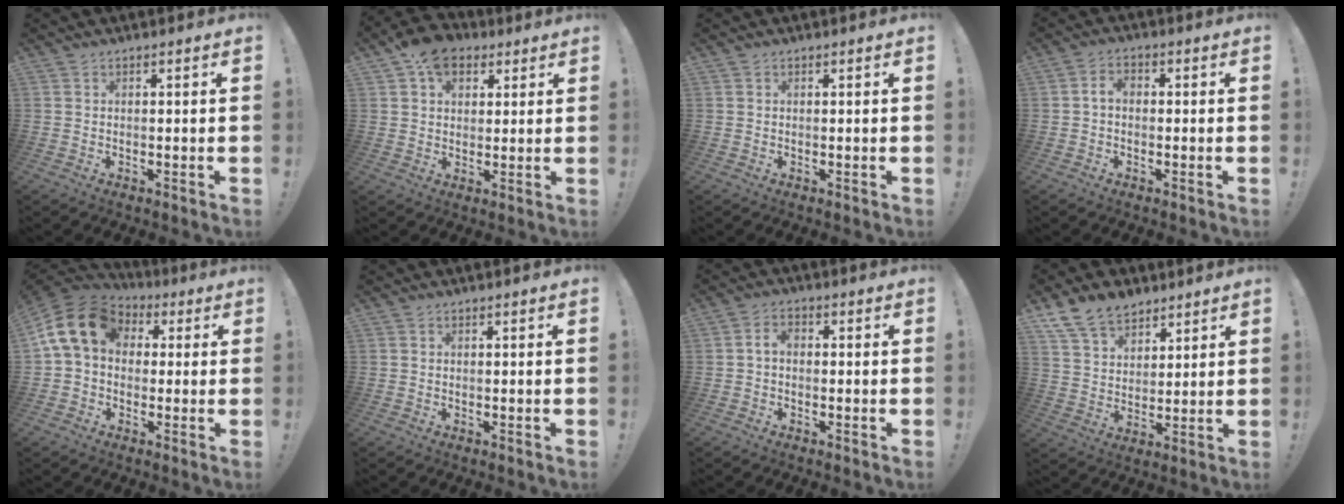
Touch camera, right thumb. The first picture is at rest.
{"total": 10.0, "force": [5.1, 7.1, 4.9], "torque": [-0.073, -0.013, 0.097]}
{"total": 0.0}
{"total": 3.4, "force": [-0.5, 2.1, 2.7], "torque": [-0.049, 0.015, -0.010]}
{"total": 14.2, "force": [3.3, 10.5, 9.0], "torque": [-0.161, 0.008, 0.067]}
{"total": 0.0}
{"total": 3.1, "force": [-0.6, 1.9, 2.3], "torque": [-0.045, 0.013, -0.010]}
{"total": 11.8, "force": [8.7, 7.1, 3.8], "torque": [-0.070, -0.055, 0.171]}